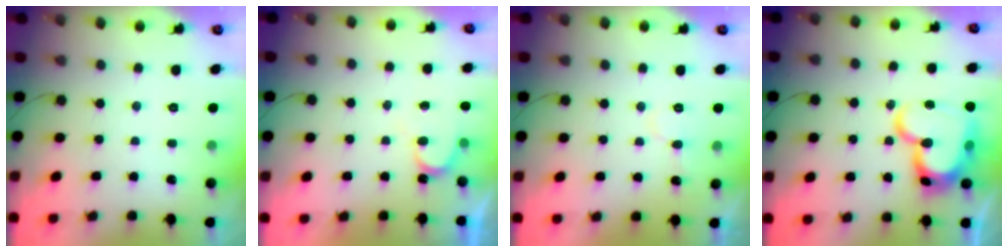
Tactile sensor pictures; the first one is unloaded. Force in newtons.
{"total": 4.5, "press": 4.4, "slide": 0.4}
{"total": 6.7, "press": 6.7, "slide": 0.5}
{"total": 20.8, "press": 20.7, "slide": 1.9}